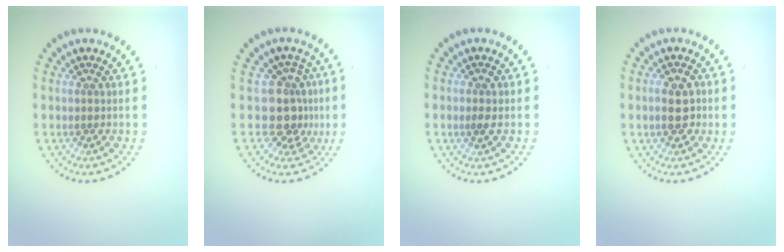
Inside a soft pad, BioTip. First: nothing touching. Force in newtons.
{"total": 3.8, "press": 2.9, "slide": 2.5}
{"total": 1.2, "press": 1.2, "slide": 0.2}
{"total": 3.0, "press": 3.0, "slide": 0.2}